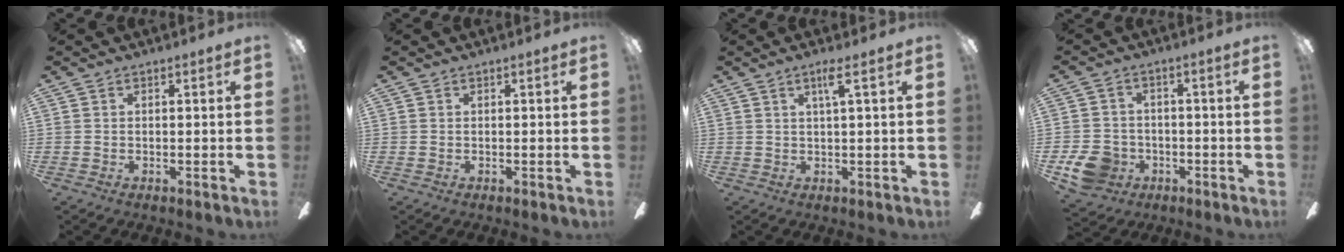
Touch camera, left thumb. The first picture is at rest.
{"total": 0.0}
{"total": 3.9, "force": [2.0, 0.0, 3.3], "torque": [-0.064, -0.002, 0.028]}
{"total": 8.2, "force": [-3.6, 6.8, 3.0], "torque": [-0.071, 0.027, -0.066]}